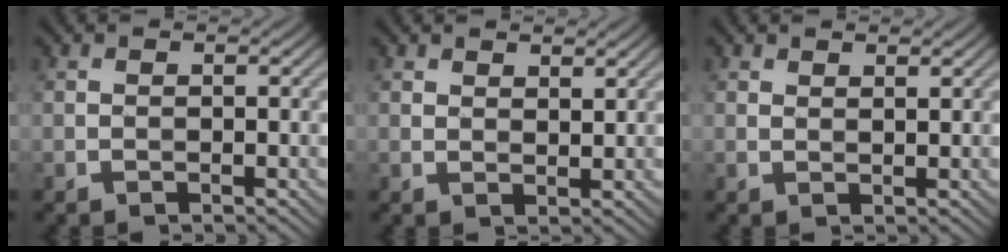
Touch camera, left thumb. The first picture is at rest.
{"total": 2.9, "force": [2.2, 1.2, 1.4], "torque": [-0.023, -0.001, 0.045]}
{"total": 1.8, "force": [1.5, 0.6, 0.9], "torque": [-0.012, -0.001, 0.030]}